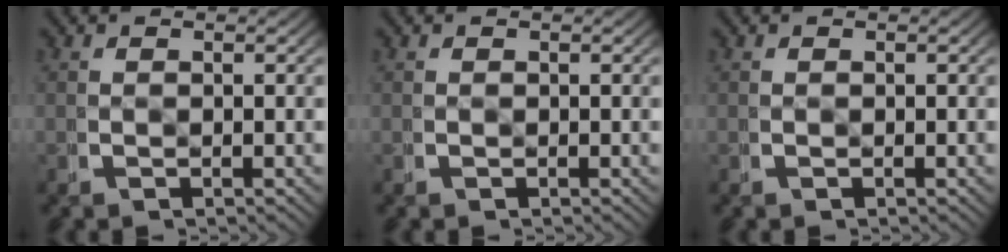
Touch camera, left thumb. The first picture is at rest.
{"total": 0.0}
{"total": 0.0}